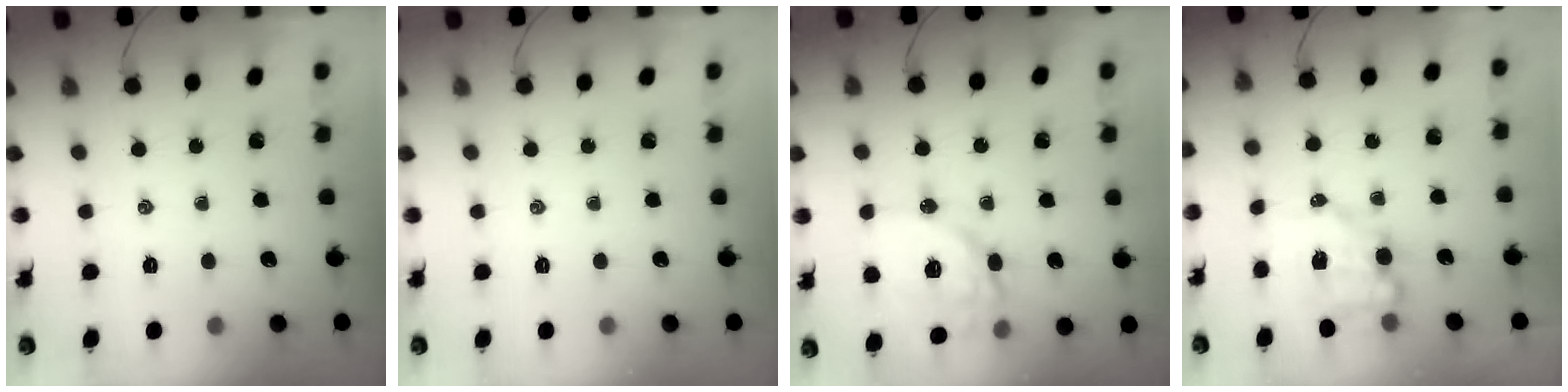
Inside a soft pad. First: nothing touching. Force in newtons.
{"total": 0.0}
{"total": 12.8, "press": 12.7, "slide": 1.9}
{"total": 7.4, "press": 7.3, "slide": 1.0}